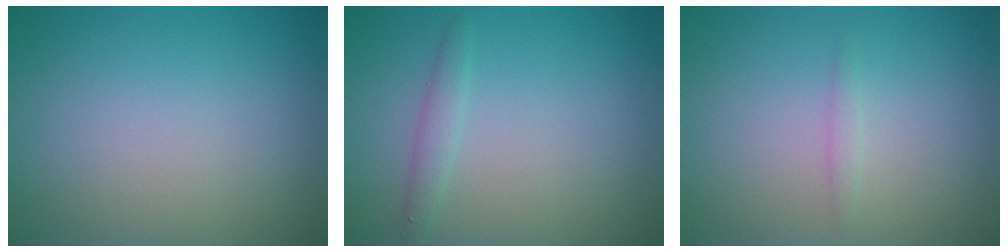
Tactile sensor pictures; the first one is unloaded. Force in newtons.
{"total": 1.3, "press": 1.3, "slide": 0.0}
{"total": 0.7, "press": 0.7, "slide": 0.1}